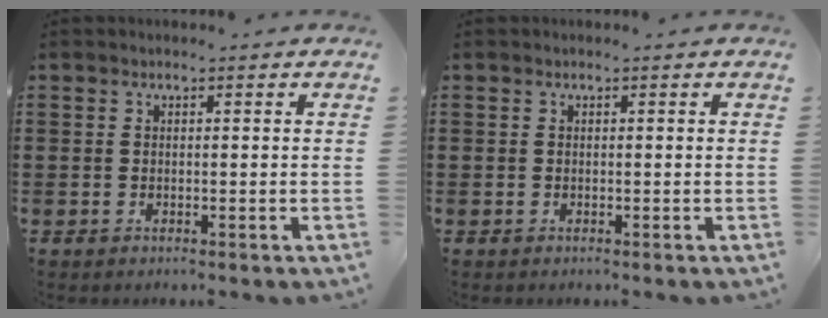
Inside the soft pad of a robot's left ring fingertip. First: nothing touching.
{"total": 0.0}